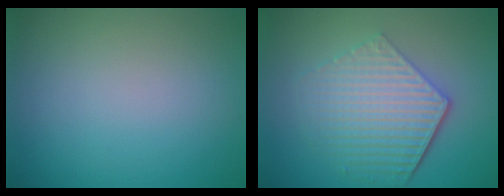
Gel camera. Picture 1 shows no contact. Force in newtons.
{"total": 6.1, "press": 4.4, "slide": 4.1}